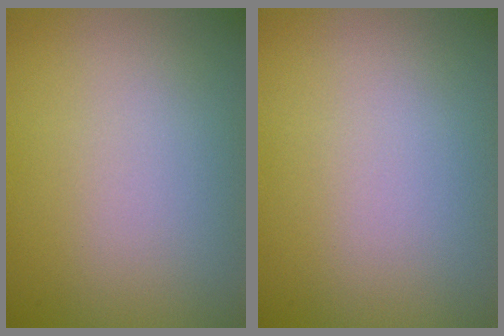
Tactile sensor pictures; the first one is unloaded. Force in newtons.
{"total": 0.0}